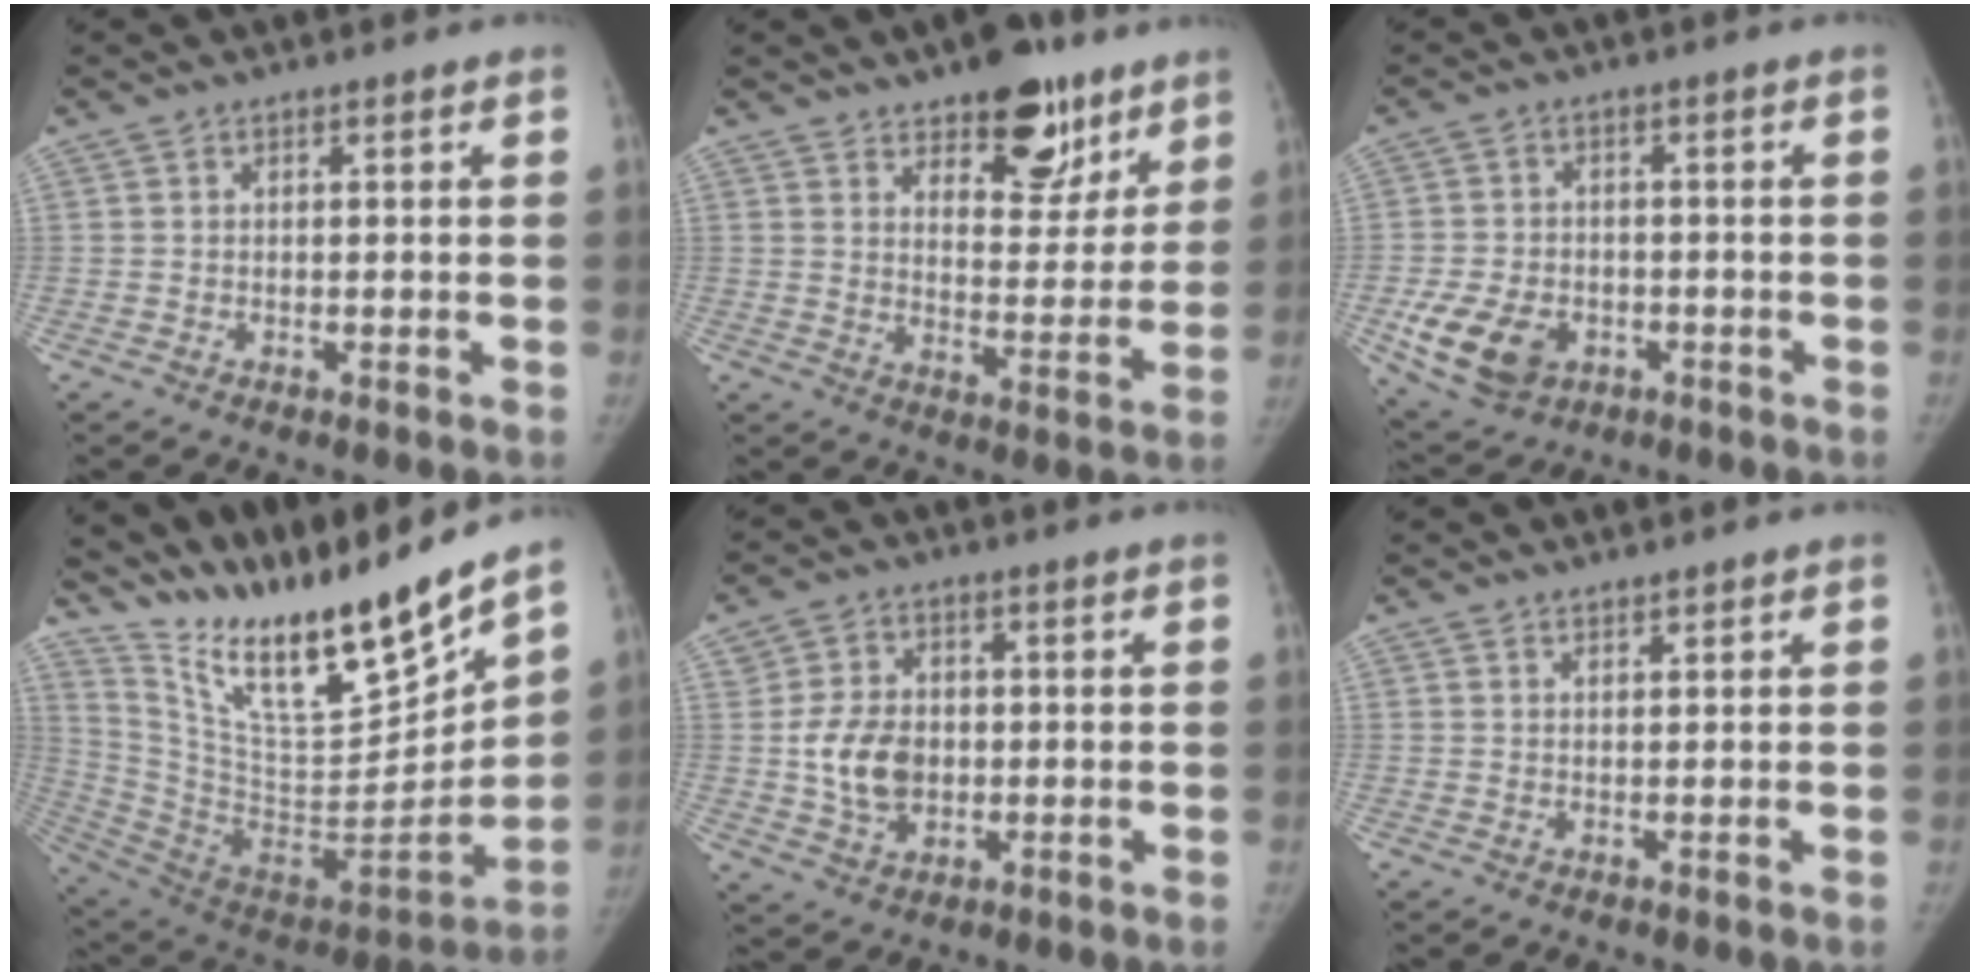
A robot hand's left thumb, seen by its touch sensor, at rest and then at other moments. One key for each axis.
{"total": 14.1, "fx": 9.3, "fy": 6.9, "fz": 8.1, "tx": -0.054, "ty": -0.054, "tz": 0.137}
{"total": 10.1, "fx": -3.4, "fy": 7.5, "fz": 5.9, "tx": -0.102, "ty": 0.006, "tz": -0.049}
{"total": 26.7, "fx": 21.9, "fy": 4.4, "fz": 14.5, "tx": -0.205, "ty": -0.127, "tz": 0.381}
{"total": 8.9, "fx": -0.3, "fy": 6.9, "fz": 5.7, "tx": -0.081, "ty": -0.001, "tz": -0.001}
{"total": 0.9, "fx": 0.9, "fy": 0.1, "fz": 0.2, "tx": -0.001, "ty": -0.007, "tz": 0.016}